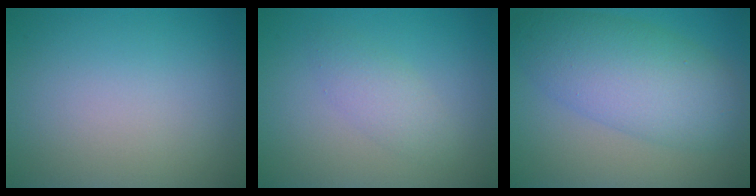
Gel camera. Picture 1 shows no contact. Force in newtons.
{"total": 2.0, "press": 2.0, "slide": 0.1}
{"total": 7.6, "press": 7.6, "slide": 0.1}